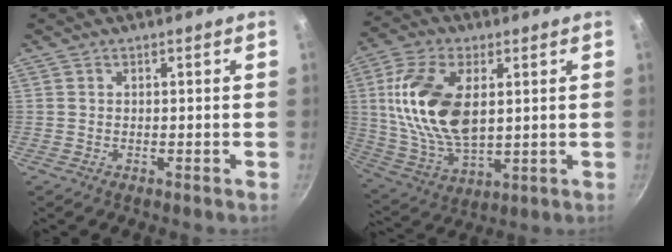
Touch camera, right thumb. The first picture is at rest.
{"total": 18.0, "force": [3.5, 9.9, 14.6], "torque": [-0.271, -0.009, 0.074]}